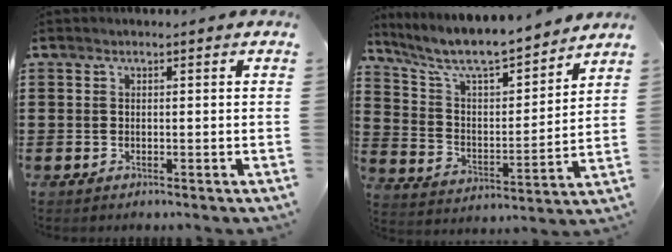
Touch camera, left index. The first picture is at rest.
{"total": 8.0, "force": [7.0, 1.2, 3.6], "torque": [-0.101, -0.050, 0.117]}